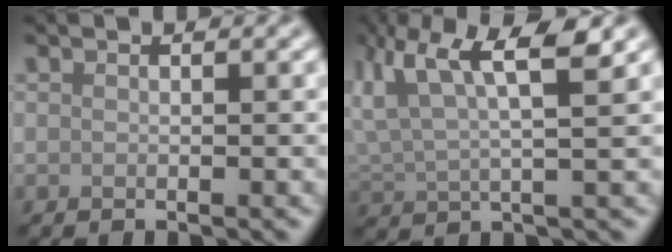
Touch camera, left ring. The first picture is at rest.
{"total": 7.0, "force": [4.0, 1.9, 5.4], "torque": [-0.113, 0.010, 0.071]}